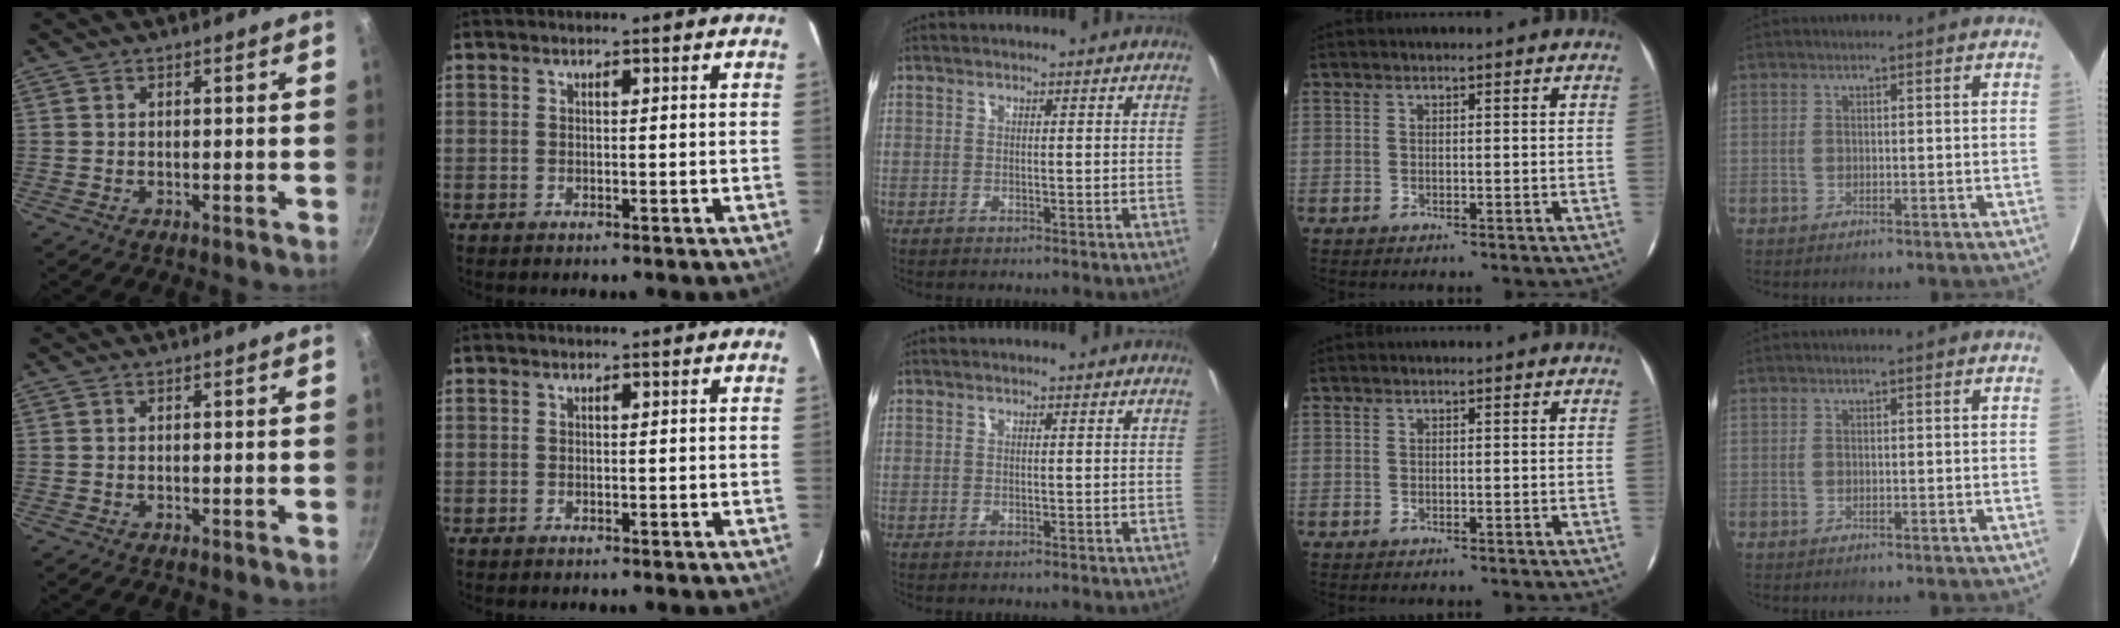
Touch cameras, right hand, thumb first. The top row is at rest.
{}